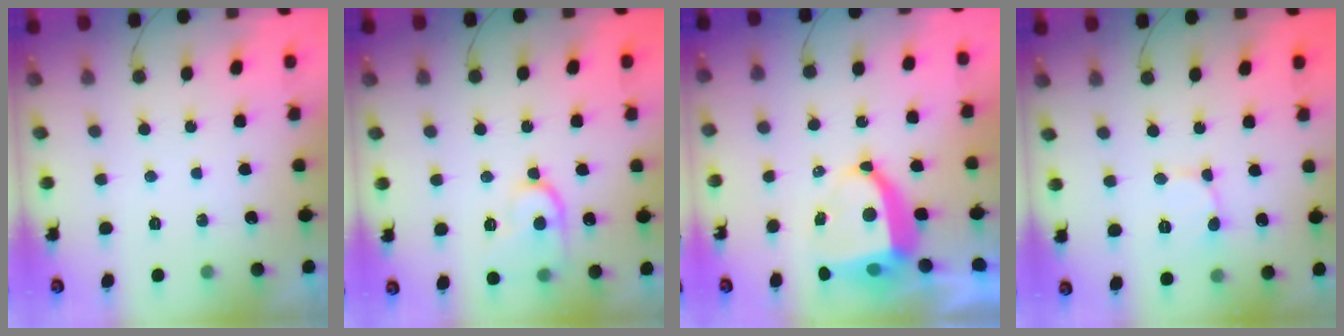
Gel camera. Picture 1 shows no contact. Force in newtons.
{"total": 12.4, "press": 12.4, "slide": 1.2}
{"total": 8.7, "press": 8.6, "slide": 1.1}
{"total": 2.3, "press": 2.3, "slide": 0.2}